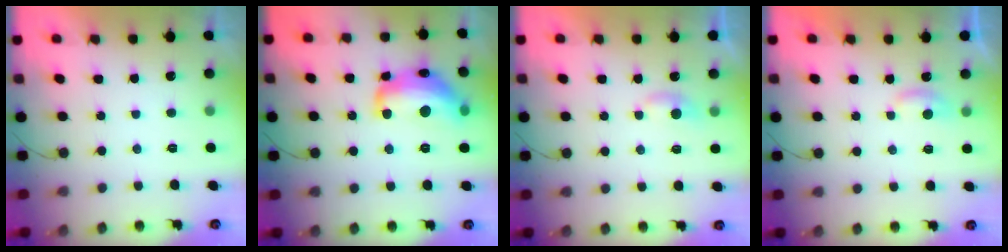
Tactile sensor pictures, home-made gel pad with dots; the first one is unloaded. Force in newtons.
{"total": 16.4, "press": 16.4, "slide": 1.0}
{"total": 3.9, "press": 3.8, "slide": 0.4}
{"total": 3.8, "press": 3.8, "slide": 0.3}